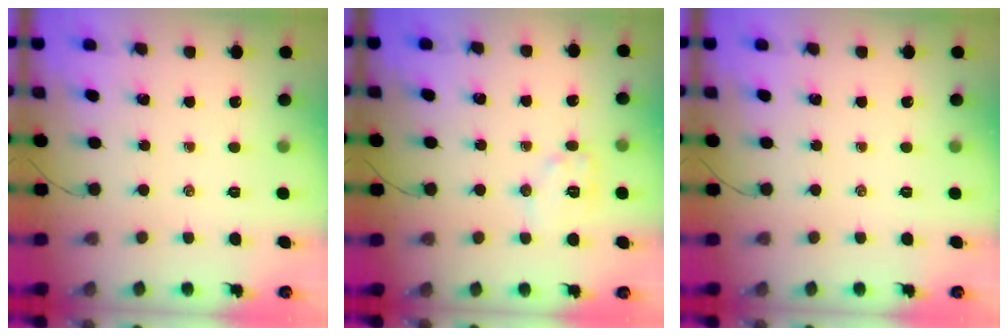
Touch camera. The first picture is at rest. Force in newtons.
{"total": 8.7, "press": 8.6, "slide": 0.3}
{"total": 0.0}